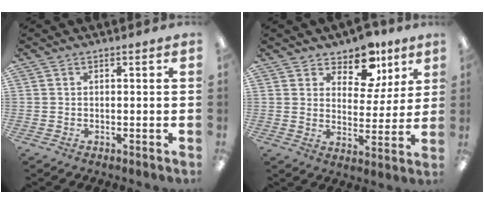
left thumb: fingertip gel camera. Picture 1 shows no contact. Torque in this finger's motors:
{"motor_torque": [-0.04, -0.02, 0.23, -0.19, -0.03]}